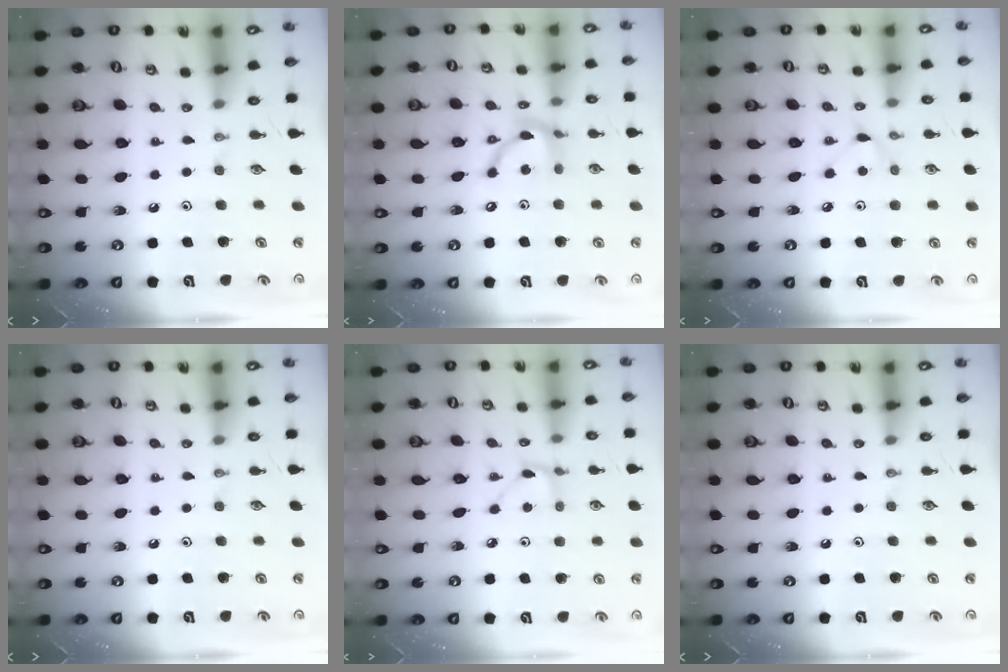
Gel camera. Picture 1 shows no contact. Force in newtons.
{"total": 12.0, "press": 11.9, "slide": 0.9}
{"total": 5.1, "press": 5.0, "slide": 0.6}
{"total": 0.0}
{"total": 3.1, "press": 3.1, "slide": 0.4}
{"total": 0.0}